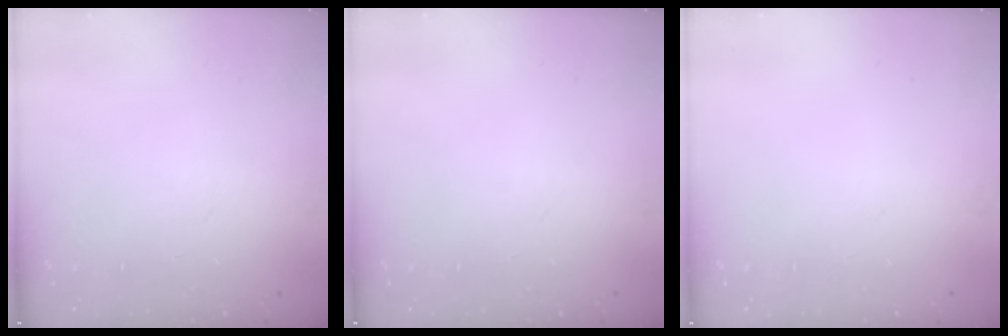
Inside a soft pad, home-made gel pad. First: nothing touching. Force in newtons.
{"total": 0.0}
{"total": 0.0}